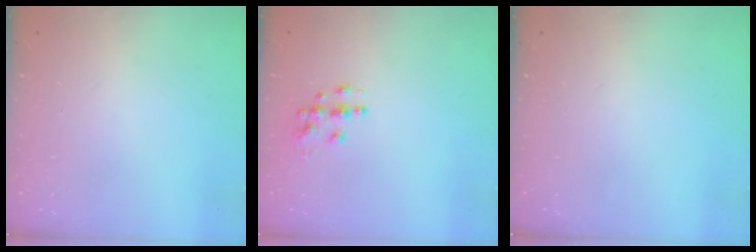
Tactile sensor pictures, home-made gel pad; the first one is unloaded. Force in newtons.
{"total": 5.9, "press": 5.9, "slide": 0.4}
{"total": 0.0}